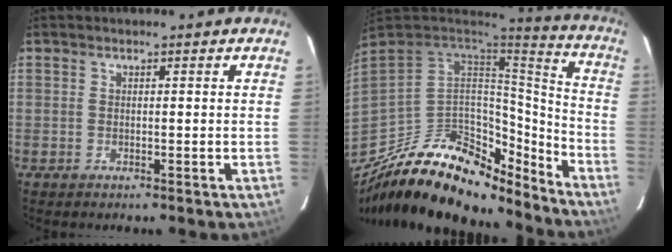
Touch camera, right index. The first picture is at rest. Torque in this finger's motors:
{"motor_torque": [0.92, -1.22, 0.49, 0.06]}